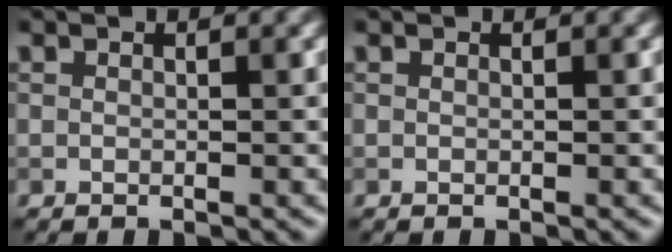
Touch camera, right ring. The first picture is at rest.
{"total": 0.0}